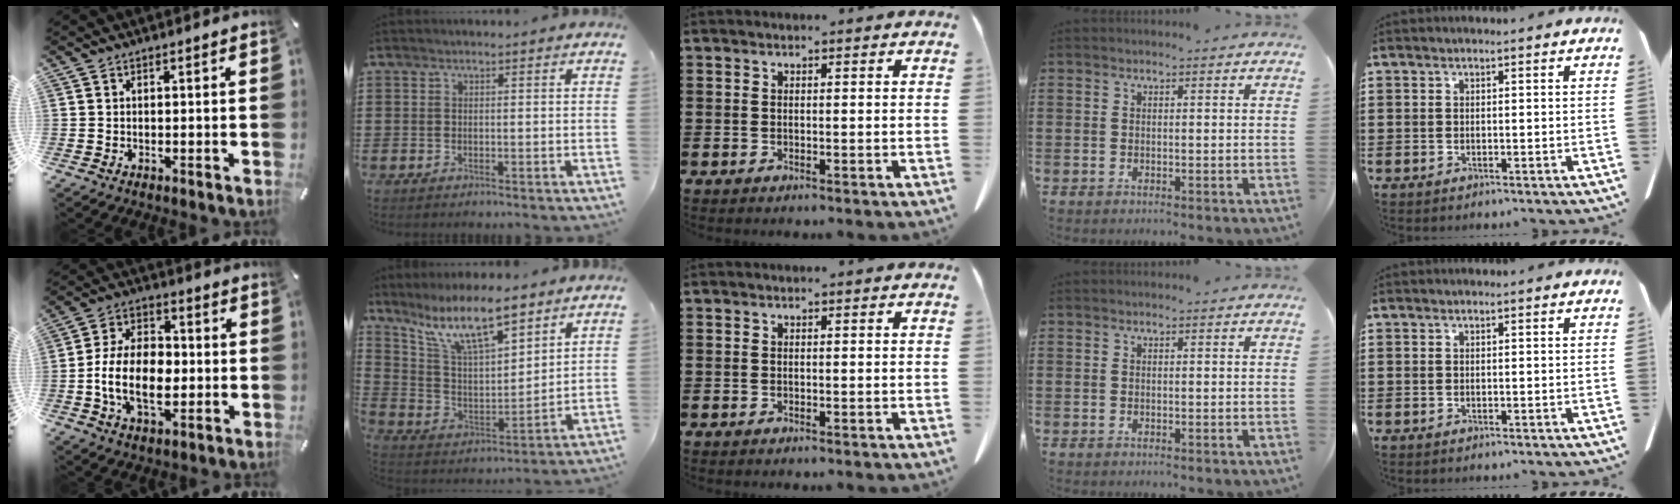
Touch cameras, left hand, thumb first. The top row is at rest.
{"thumb": {"total": 13.9, "force": [-2.7, 9.0, 10.2], "torque": [-0.201, 0.006, -0.048]}, "index": {"total": 11.6, "force": [8.8, 2.9, 7.0], "torque": [-0.152, -0.030, 0.158]}}